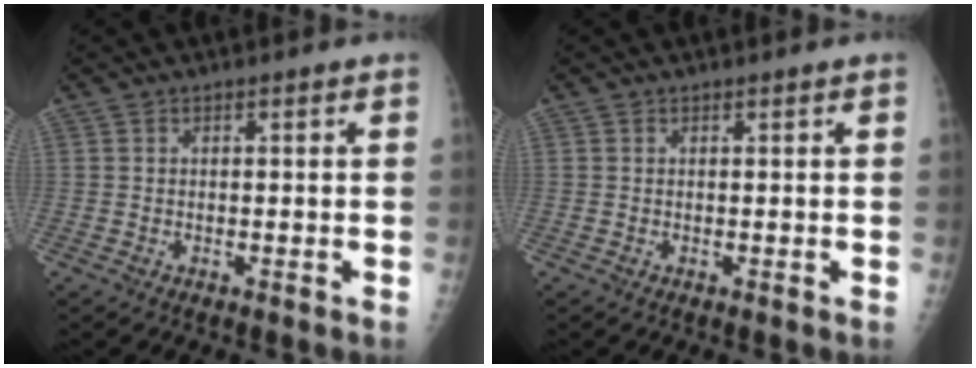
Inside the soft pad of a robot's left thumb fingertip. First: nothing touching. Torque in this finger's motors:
{"motor_torque": [-0.02, 0.02, -0.02, 0.00, 0.00]}